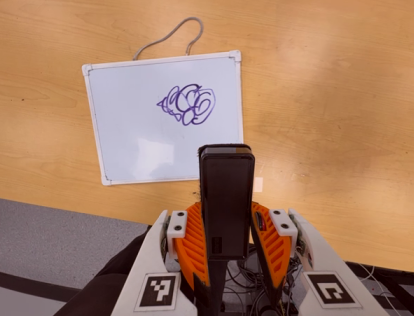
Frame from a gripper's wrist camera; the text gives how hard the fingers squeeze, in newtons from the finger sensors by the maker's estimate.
{"total": 5.4, "left": 3.8, "right": 7.0}